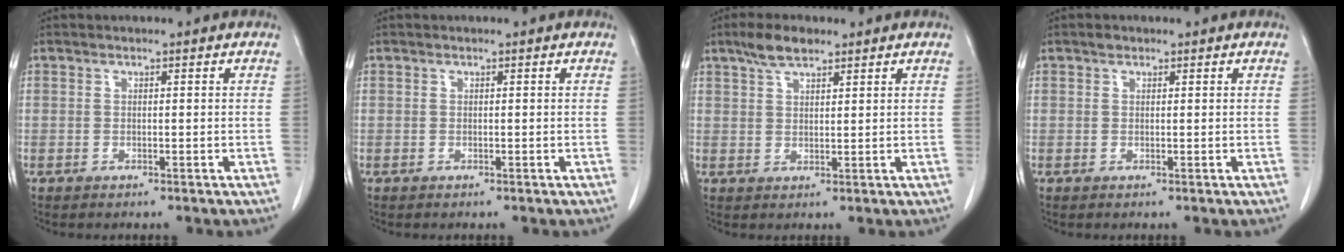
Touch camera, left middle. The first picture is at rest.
{"total": 0.0}
{"total": 4.6, "force": [3.4, 1.4, 2.7], "torque": [-0.060, 0.008, 0.065]}
{"total": 0.7, "force": [0.6, 0.4, 0.2], "torque": [-0.007, 0.002, 0.009]}